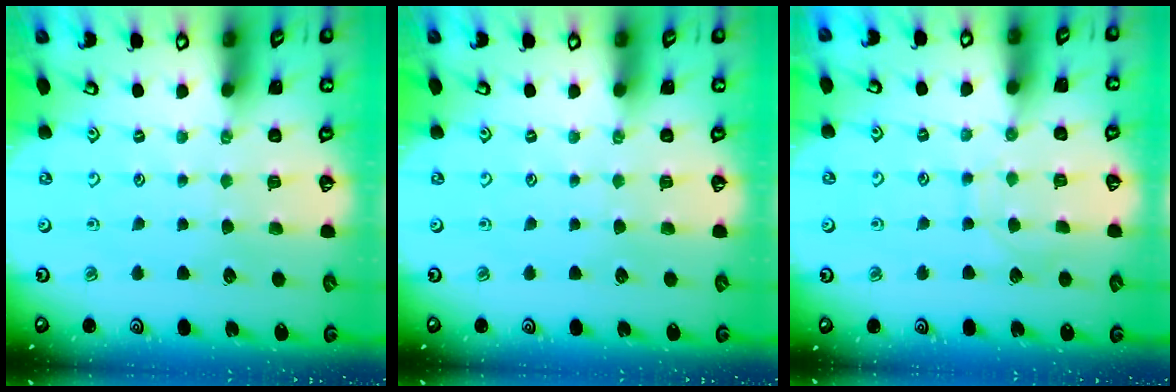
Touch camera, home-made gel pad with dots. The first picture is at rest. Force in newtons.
{"total": 0.0}
{"total": 4.6, "press": 4.6, "slide": 0.4}